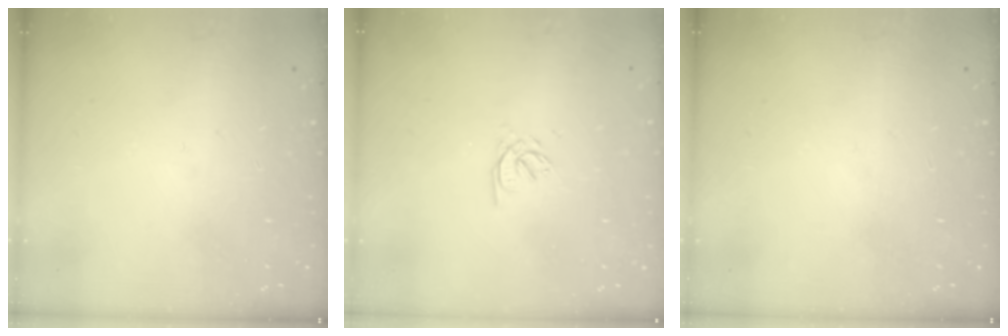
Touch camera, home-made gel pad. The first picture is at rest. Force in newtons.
{"total": 2.2, "press": 2.2, "slide": 0.2}
{"total": 0.0}